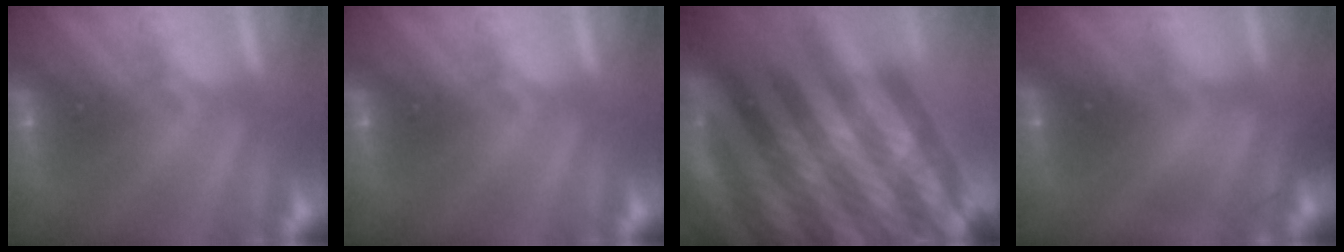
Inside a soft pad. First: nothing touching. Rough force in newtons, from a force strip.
{"total": 0.0}
{"total": 6.8}
{"total": 3.1}